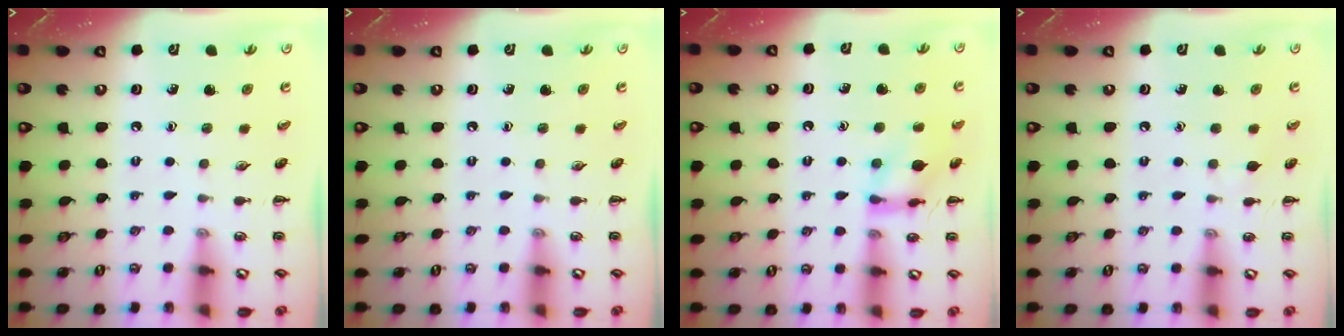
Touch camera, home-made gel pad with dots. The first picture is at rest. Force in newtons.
{"total": 0.0}
{"total": 11.8, "press": 11.8, "slide": 0.2}
{"total": 2.8, "press": 2.6, "slide": 0.8}